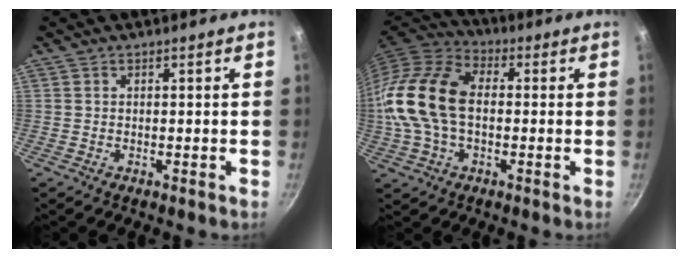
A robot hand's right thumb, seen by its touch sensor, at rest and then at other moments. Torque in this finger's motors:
{"motor_torque": [1.69, 3.33, 1.82, -0.58, 0.26]}